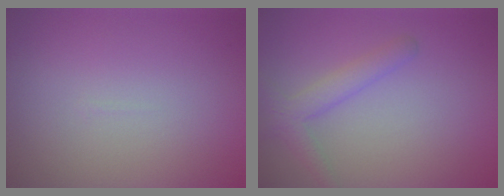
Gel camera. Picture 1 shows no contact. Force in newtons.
{"total": 2.3, "press": 2.3, "slide": 0.1}